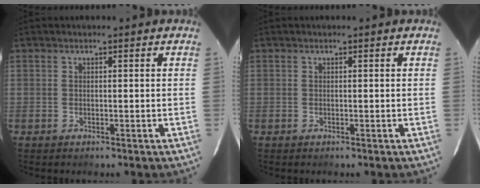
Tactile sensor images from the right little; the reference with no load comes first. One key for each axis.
{"total": 0.0}